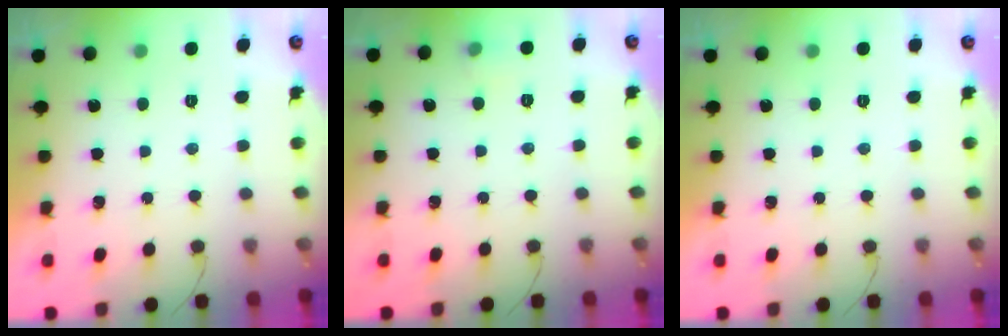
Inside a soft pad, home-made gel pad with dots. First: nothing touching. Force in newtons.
{"total": 4.8, "press": 4.5, "slide": 1.8}
{"total": 0.0}